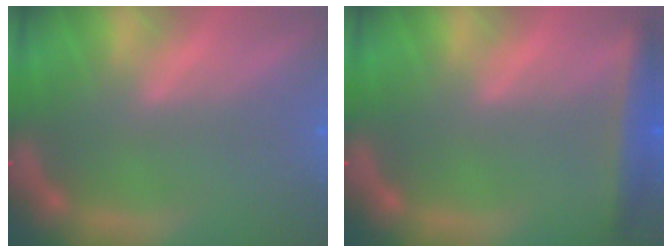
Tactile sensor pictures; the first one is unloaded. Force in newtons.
{"total": 3.5}